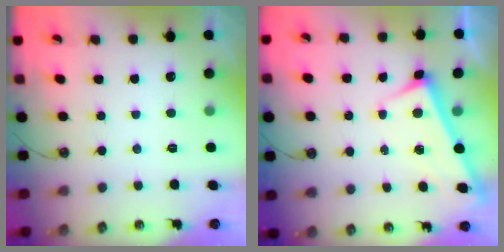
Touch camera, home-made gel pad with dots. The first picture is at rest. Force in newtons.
{"total": 3.2, "press": 3.2, "slide": 0.1}